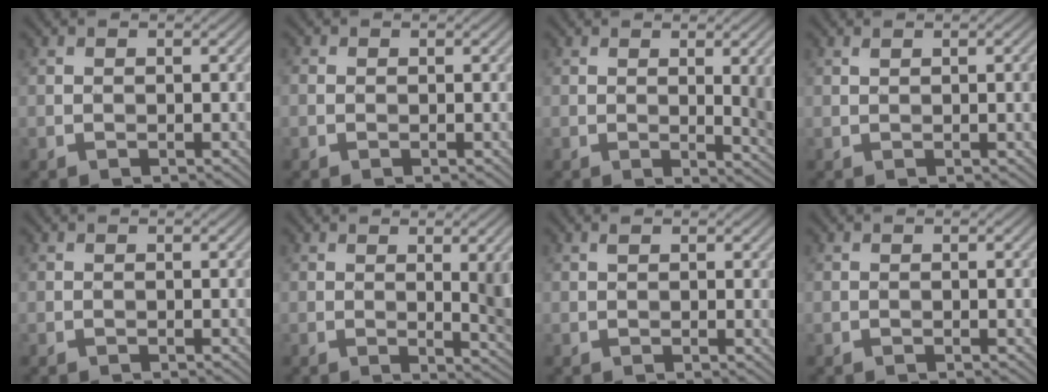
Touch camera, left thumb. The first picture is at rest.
{"total": 0.7, "force": [-0.1, 0.7, 0.3], "torque": [-0.004, -0.002, -0.004]}
{"total": 6.8, "force": [0.3, 1.9, 6.5], "torque": [-0.083, 0.001, 0.008]}
{"total": 1.8, "force": [0.4, 0.3, 1.8], "torque": [-0.026, 0.004, 0.007]}
{"total": 0.0}
{"total": 7.7, "force": [0.7, 2.2, 7.4], "torque": [-0.088, 0.006, 0.010]}
{"total": 1.6, "force": [0.7, 0.4, 1.4], "torque": [-0.026, -0.002, 0.015]}
{"total": 0.7, "force": [0.0, 0.1, 0.7], "torque": [-0.010, -0.001, 0.001]}